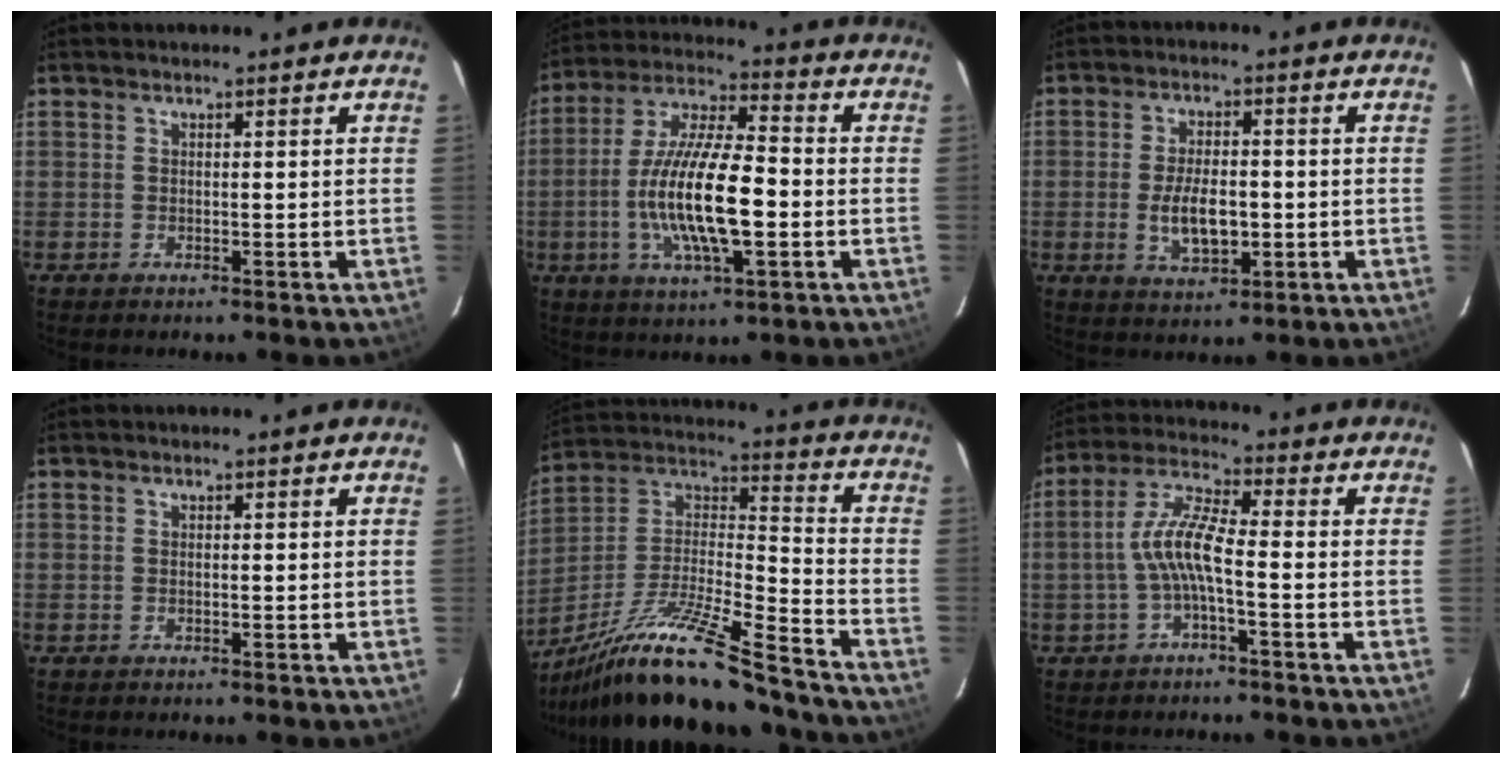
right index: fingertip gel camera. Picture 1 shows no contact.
{"total": 16.7, "force": [-3.3, 4.7, 15.7], "torque": [-0.308, -0.005, -0.062]}
{"total": 8.0, "force": [-1.4, 3.9, 6.8], "torque": [-0.132, -0.006, -0.018]}
{"total": 0.0}
{"total": 25.1, "force": [-20.0, 3.1, 14.9], "torque": [-0.266, -0.025, -0.330]}
{"total": 7.2, "force": [-1.9, 1.1, 6.9], "torque": [-0.157, 0.015, -0.037]}